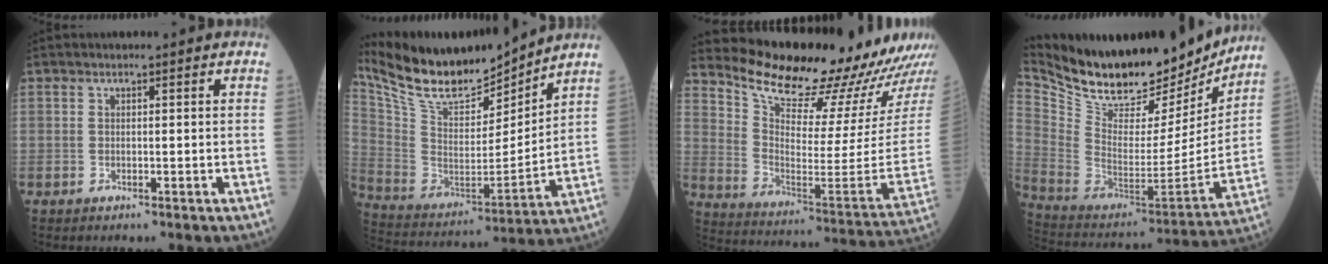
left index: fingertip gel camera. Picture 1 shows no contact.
{"total": 18.8, "force": [17.1, 3.3, 7.0], "torque": [-0.149, -0.011, 0.310]}
{"total": 23.2, "force": [21.7, 1.5, 8.2], "torque": [-0.150, -0.111, 0.307]}
{"total": 27.0, "force": [22.7, 9.0, 11.5], "torque": [-0.220, -0.028, 0.349]}